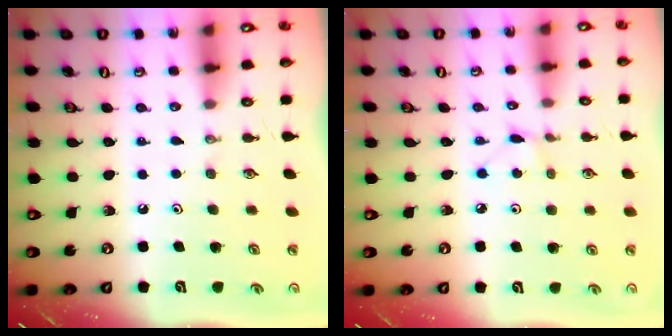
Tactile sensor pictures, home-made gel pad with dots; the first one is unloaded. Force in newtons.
{"total": 2.8, "press": 2.8, "slide": 0.3}